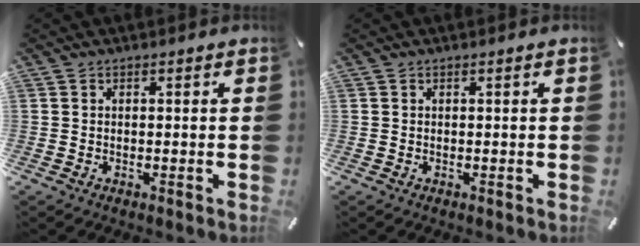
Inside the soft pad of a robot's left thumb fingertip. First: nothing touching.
{"total": 0.0}